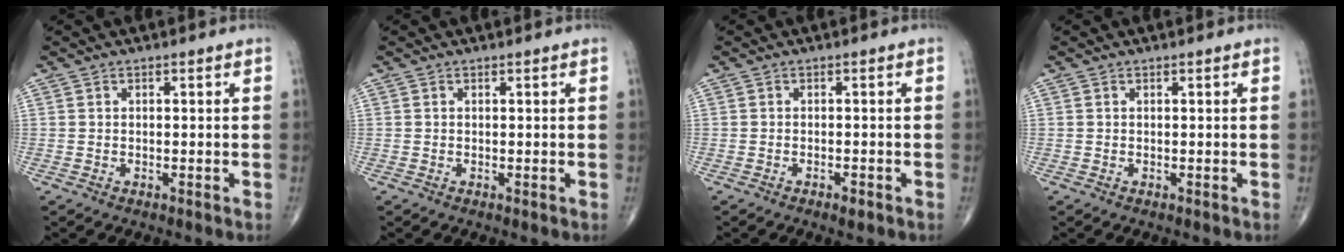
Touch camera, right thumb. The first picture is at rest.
{"total": 0.0}
{"total": 1.5, "force": [-1.0, 0.5, 1.0], "torque": [-0.021, 0.001, -0.015]}
{"total": 0.0}